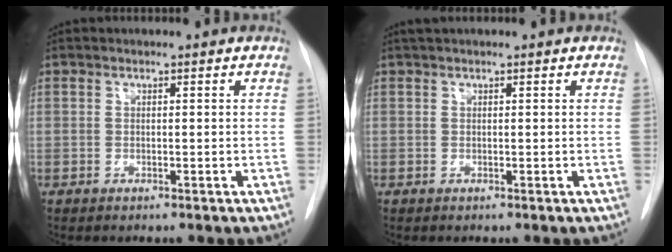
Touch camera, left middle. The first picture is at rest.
{"total": 1.3, "force": [1.1, 0.0, 0.7], "torque": [-0.016, 0.021, 0.023]}